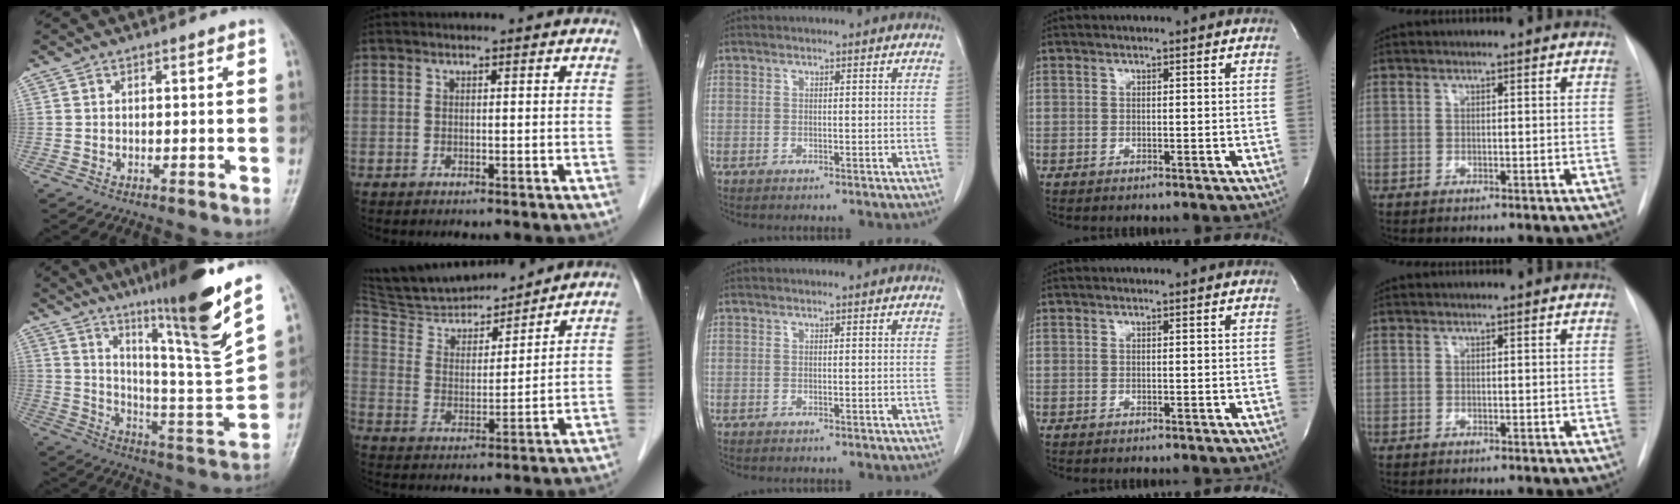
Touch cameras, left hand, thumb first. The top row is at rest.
{"thumb": {"total": 21.4, "force": [14.1, 0.1, 16.0], "torque": [-0.219, -0.082, 0.232]}, "index": {"total": 14.8, "force": [13.9, 2.7, 4.3], "torque": [-0.074, 0.007, 0.243]}}